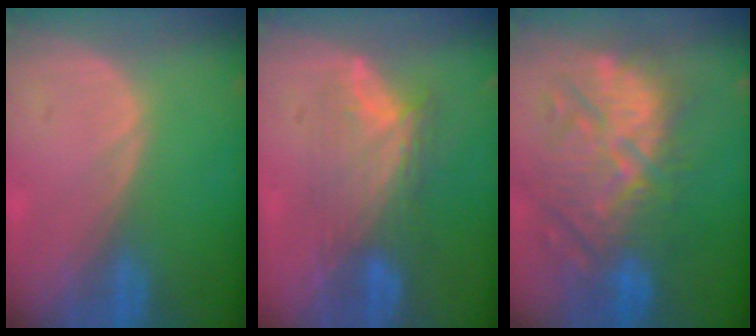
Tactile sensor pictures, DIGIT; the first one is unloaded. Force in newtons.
{"total": 7.0, "press": 6.8, "slide": 1.7}
{"total": 11.9, "press": 11.5, "slide": 3.0}